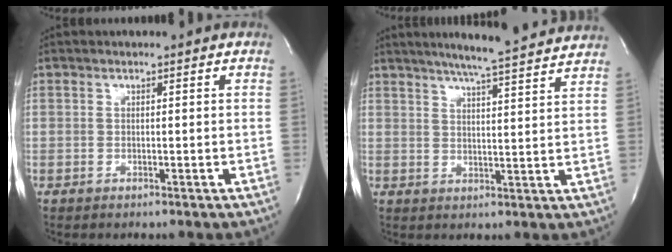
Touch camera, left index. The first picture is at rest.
{"total": 14.0, "force": [12.4, 0.0, 6.3], "torque": [-0.104, 0.008, 0.159]}